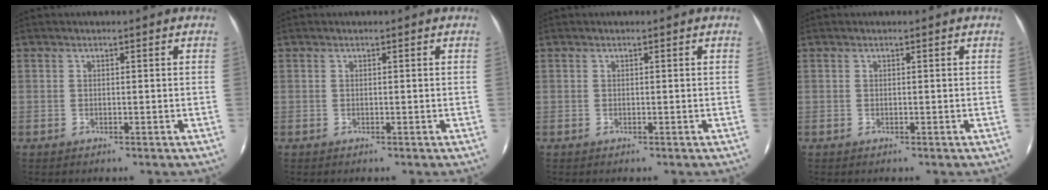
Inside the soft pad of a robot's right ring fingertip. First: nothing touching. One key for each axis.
{"total": 0.0}
{"total": 0.0}
{"total": 0.0}